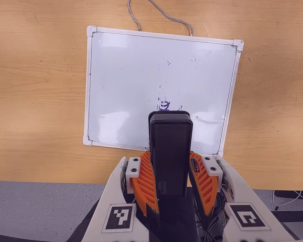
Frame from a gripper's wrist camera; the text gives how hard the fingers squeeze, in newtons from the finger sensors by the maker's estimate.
{"total": 9.4, "left": 7.8, "right": 11.1}